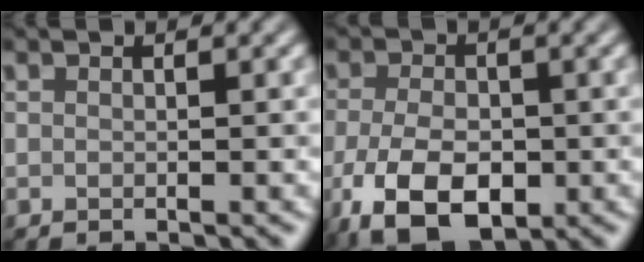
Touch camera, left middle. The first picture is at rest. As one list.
[{"total": 7.3, "force": [-2.6, 4.2, 5.4], "torque": [-0.121, -0.013, -0.049]}]